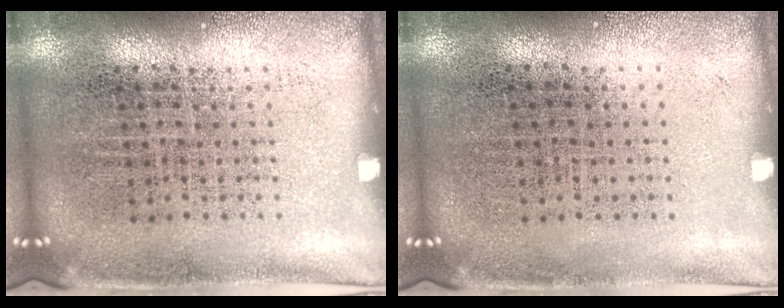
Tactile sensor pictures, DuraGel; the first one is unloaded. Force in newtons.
{"total": 0.0}